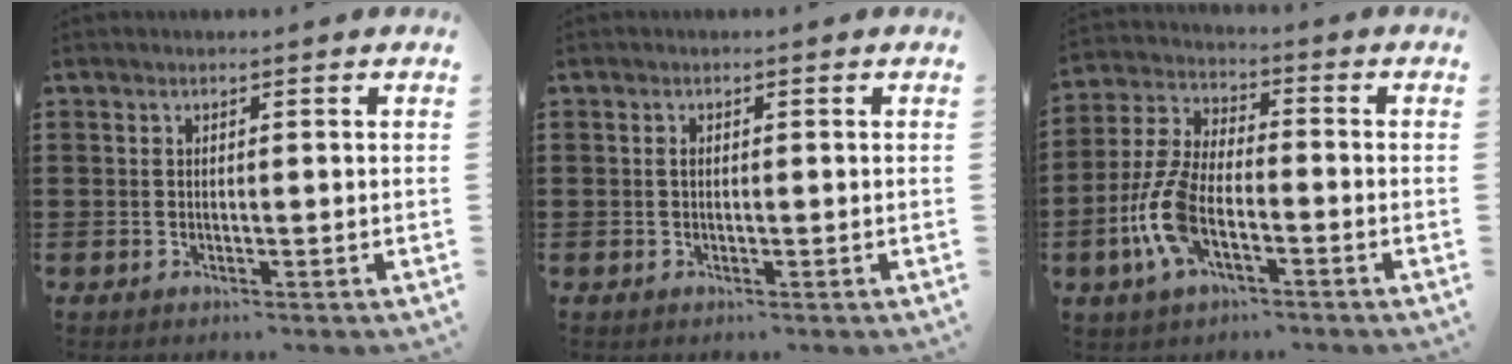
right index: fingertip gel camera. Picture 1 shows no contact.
{"total": 0.6, "force": [0.0, 0.3, 0.6], "torque": [-0.013, -0.002, 0.001]}
{"total": 9.4, "force": [-3.4, 4.4, 7.6], "torque": [-0.198, -0.010, -0.071]}